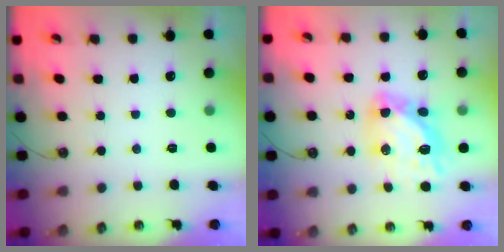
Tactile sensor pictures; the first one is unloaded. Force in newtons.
{"total": 12.7, "press": 12.7, "slide": 1.4}